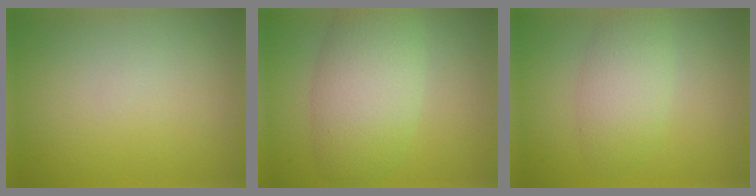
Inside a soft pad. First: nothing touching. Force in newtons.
{"total": 6.6, "press": 6.5, "slide": 0.4}
{"total": 3.5, "press": 3.5, "slide": 0.1}